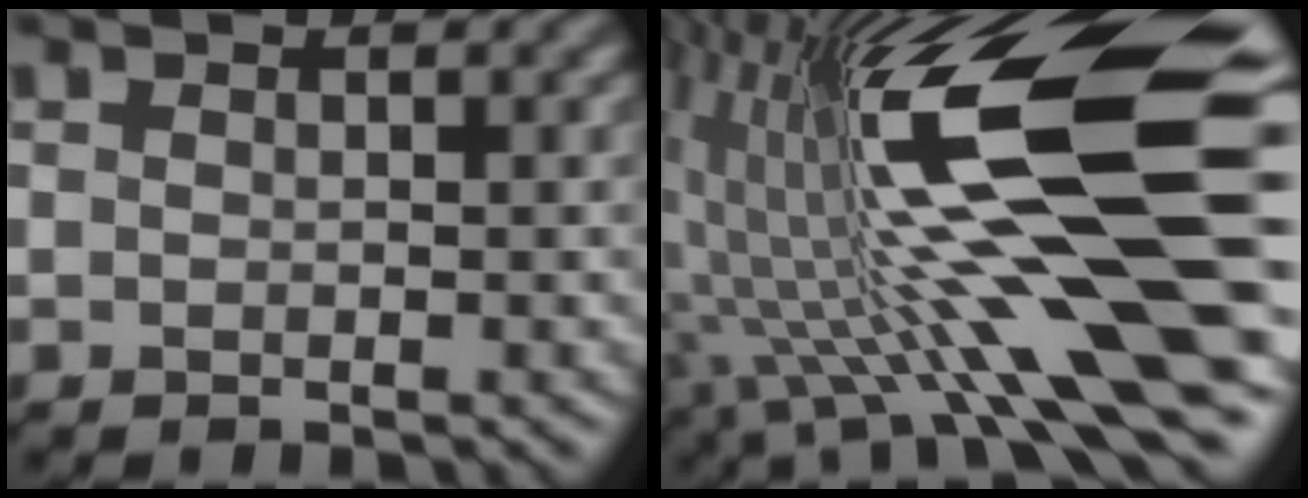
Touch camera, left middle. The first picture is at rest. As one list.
[{"total": 19.0, "force": [3.0, 4.7, 18.2], "torque": [-0.312, 0.020, 0.048]}]